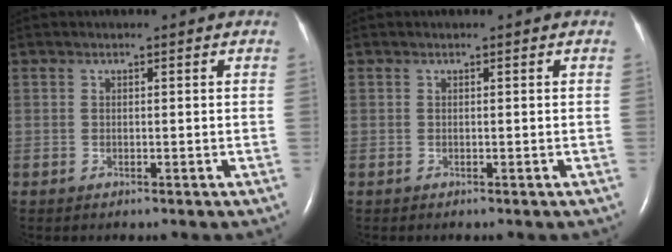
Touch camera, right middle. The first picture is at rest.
{"total": 0.0}